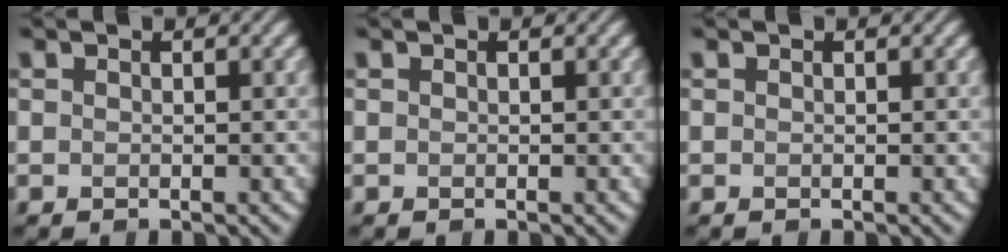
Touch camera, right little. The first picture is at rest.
{"total": 0.0}
{"total": 0.0}